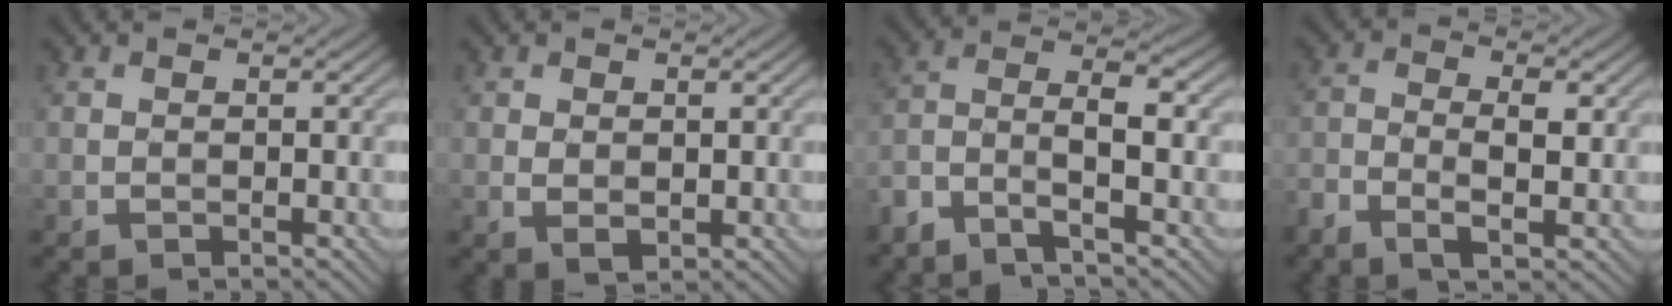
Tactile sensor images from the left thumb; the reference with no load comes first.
{"total": 1.8, "force": [0.2, 1.2, 1.3], "torque": [-0.028, -0.005, 0.009]}
{"total": 5.8, "force": [-3.5, 1.5, 4.4], "torque": [-0.088, 0.006, -0.083]}
{"total": 4.4, "force": [-1.4, 1.7, 3.8], "torque": [-0.084, -0.004, -0.028]}